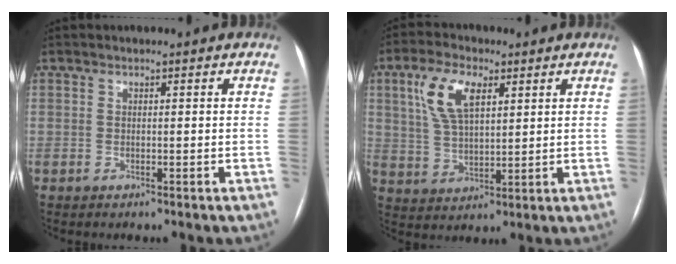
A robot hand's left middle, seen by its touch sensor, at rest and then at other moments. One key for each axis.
{"total": 8.8, "fx": 3.8, "fy": 3.8, "fz": 6.9, "tx": -0.147, "ty": 0.017, "tz": 0.076}